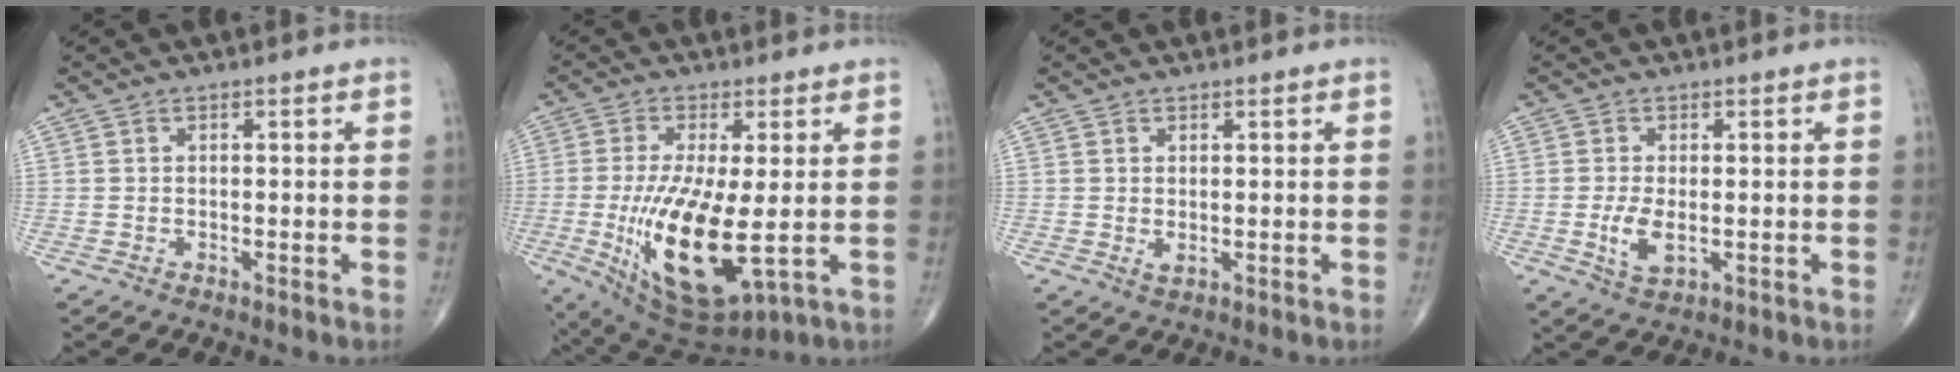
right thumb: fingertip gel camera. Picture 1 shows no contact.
{"total": 15.4, "force": [-2.0, 4.9, 14.4], "torque": [-0.276, -0.029, -0.014]}
{"total": 1.2, "force": [0.1, 0.6, 1.0], "torque": [-0.020, -0.005, 0.006]}
{"total": 4.5, "force": [-0.7, 2.1, 3.9], "torque": [-0.082, -0.011, -0.008]}